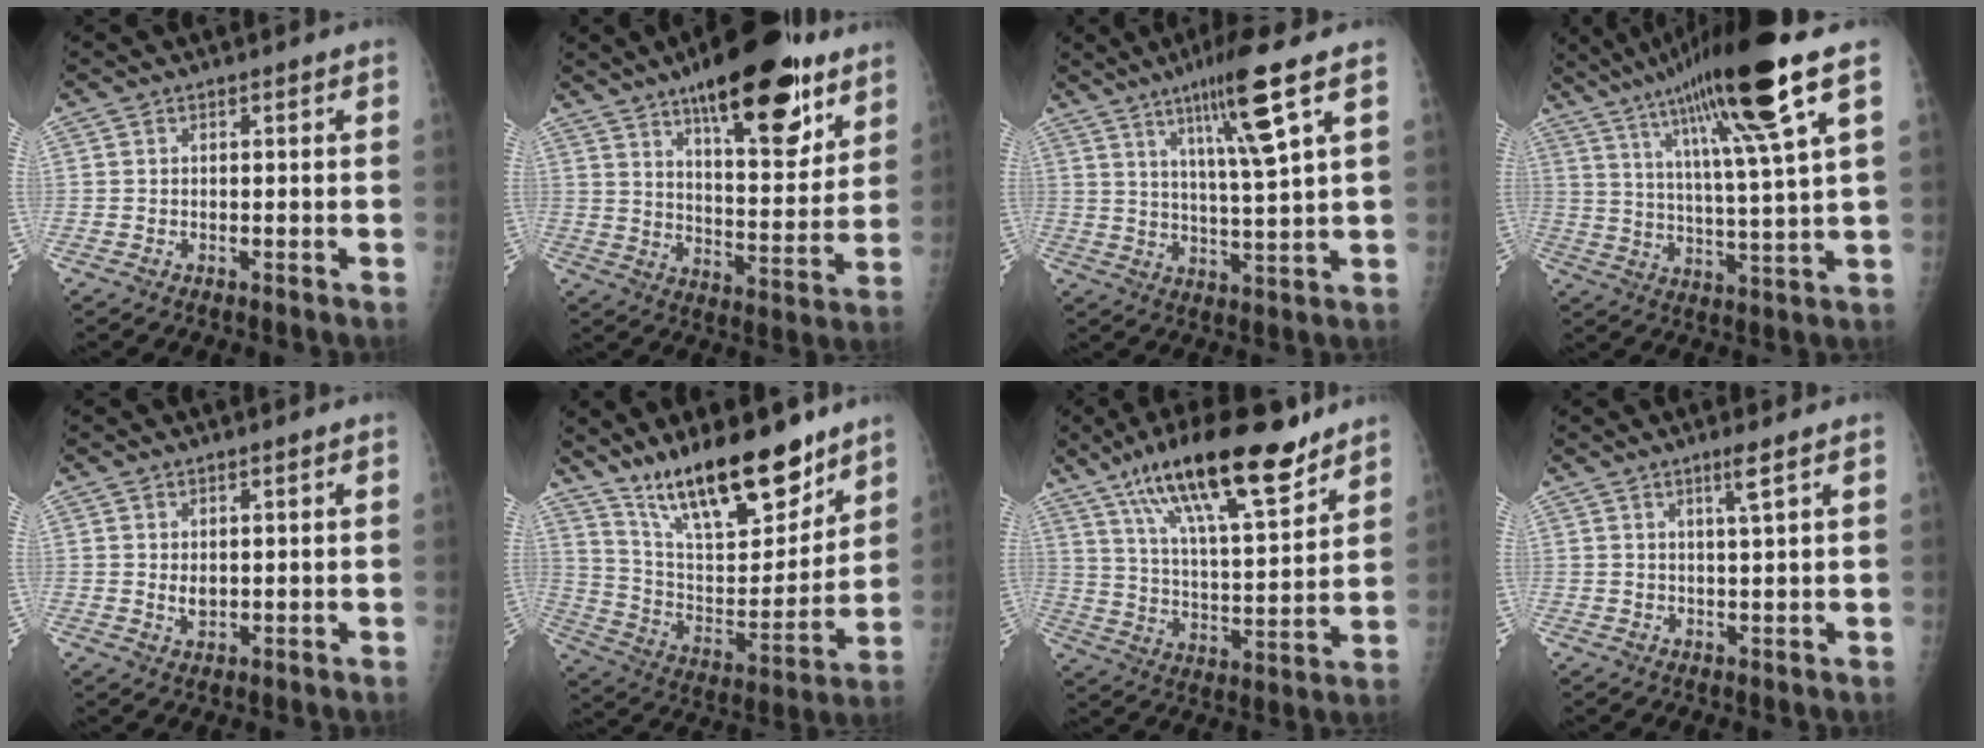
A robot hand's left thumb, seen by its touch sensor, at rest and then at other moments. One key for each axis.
{"total": 22.1, "fx": 13.5, "fy": 7.5, "fz": 15.8, "tx": -0.195, "ty": -0.065, "tz": 0.207}
{"total": 13.2, "fx": 7.0, "fy": 0.2, "fz": 11.2, "tx": -0.194, "ty": -0.035, "tz": 0.122}
{"total": 20.8, "fx": 11.3, "fy": 1.0, "fz": 17.5, "tx": -0.286, "ty": -0.029, "tz": 0.186}
{"total": 2.8, "fx": 1.0, "fy": 1.3, "fz": 2.3, "tx": -0.032, "ty": -0.012, "tz": 0.021}
{"total": 22.2, "fx": 16.3, "fy": 7.0, "fz": 13.4, "tx": -0.181, "ty": -0.085, "tz": 0.284}
{"total": 21.6, "fx": 14.7, "fy": 5.7, "fz": 14.8, "tx": -0.229, "ty": -0.057, "tz": 0.249}
{"total": 3.3, "fx": 1.9, "fy": -0.4, "fz": 2.7, "tx": -0.053, "ty": -0.015, "tz": 0.037}